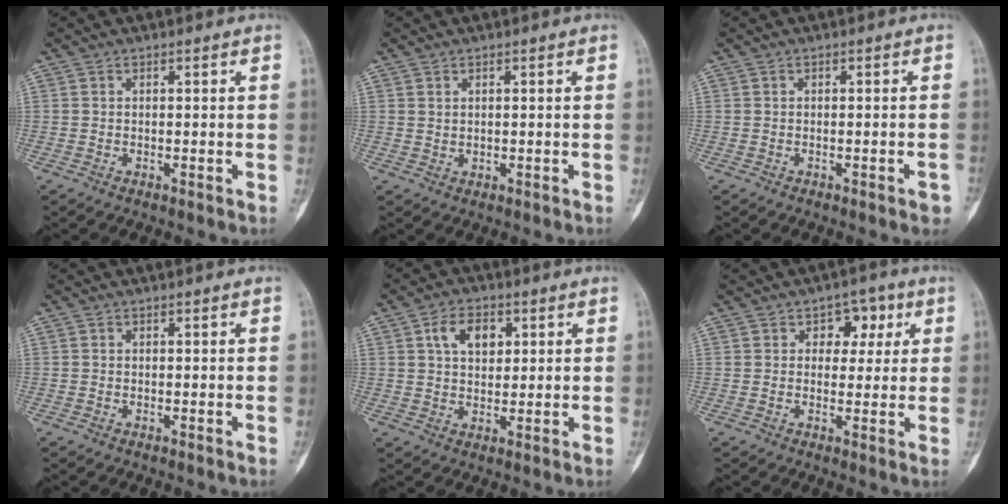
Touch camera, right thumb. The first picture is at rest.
{"total": 0.8, "force": [0.6, 0.5, 0.4], "torque": [-0.001, -0.005, 0.012]}
{"total": 1.8, "force": [-1.0, 0.5, 1.4], "torque": [-0.016, 0.008, -0.011]}
{"total": 0.0}
{"total": 7.0, "force": [2.4, 4.5, 4.7], "torque": [-0.063, -0.001, 0.039]}
{"total": 5.5, "force": [1.8, 4.3, 2.9], "torque": [0.001, 0.001, 0.018]}